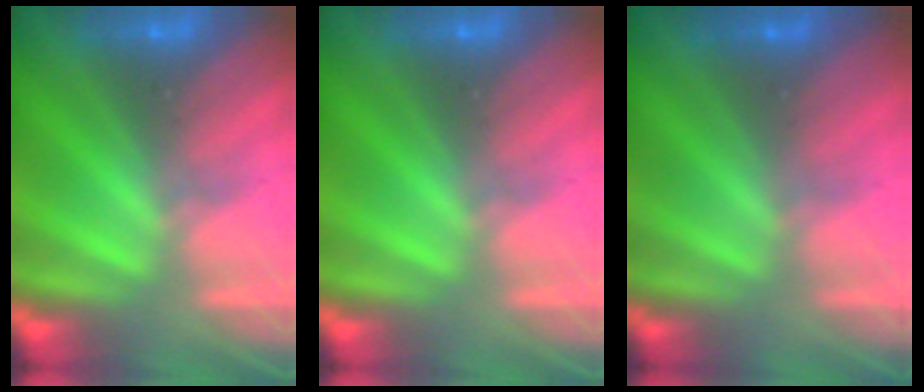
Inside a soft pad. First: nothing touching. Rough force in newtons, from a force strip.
{"total": 0.0}
{"total": 2.4}